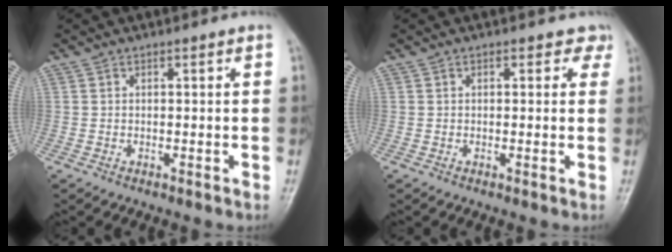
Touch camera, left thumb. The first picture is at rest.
{"total": 2.3, "force": [1.2, 1.7, 1.0], "torque": [0.016, -0.001, 0.007]}